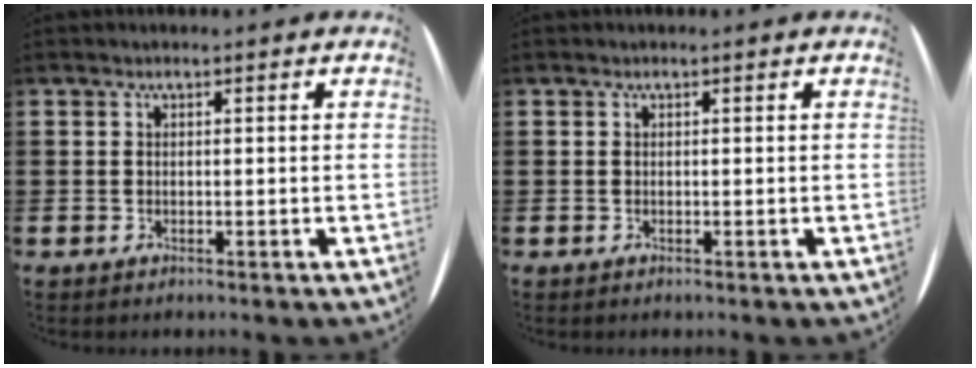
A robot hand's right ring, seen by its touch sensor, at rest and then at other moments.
{"total": 0.0}